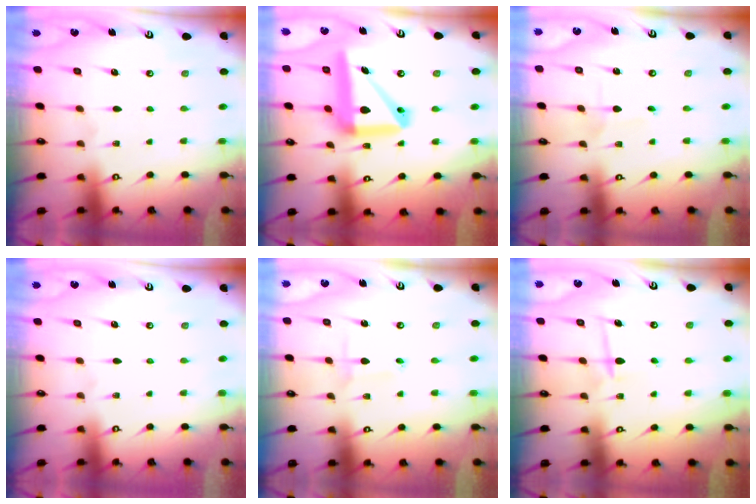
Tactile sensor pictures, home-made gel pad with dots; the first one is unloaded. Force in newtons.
{"total": 17.3, "press": 17.2, "slide": 1.9}
{"total": 1.2, "press": 1.2, "slide": 0.1}
{"total": 0.0}
{"total": 1.8, "press": 1.8, "slide": 0.1}
{"total": 7.0, "press": 7.0, "slide": 0.8}